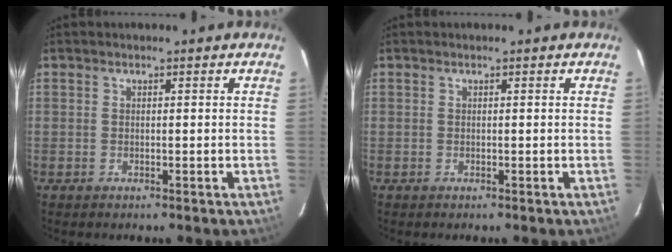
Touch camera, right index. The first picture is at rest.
{"total": 0.0}